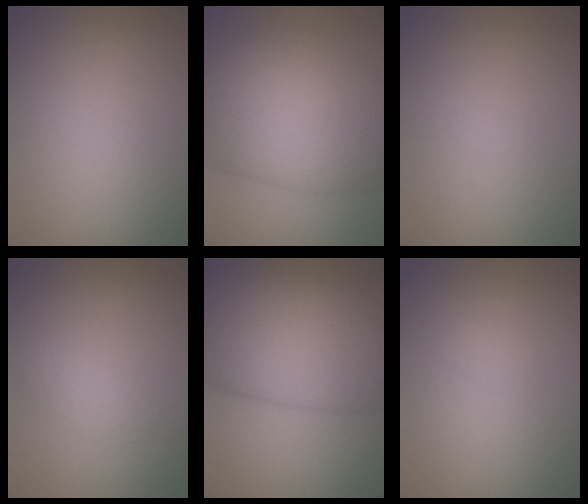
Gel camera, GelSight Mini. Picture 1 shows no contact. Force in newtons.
{"total": 10.8, "press": 10.8, "slide": 0.2}
{"total": 0.0}
{"total": 1.1, "press": 1.1, "slide": 0.1}
{"total": 12.1, "press": 12.1, "slide": 0.5}
{"total": 0.5, "press": 0.5, "slide": 0.0}